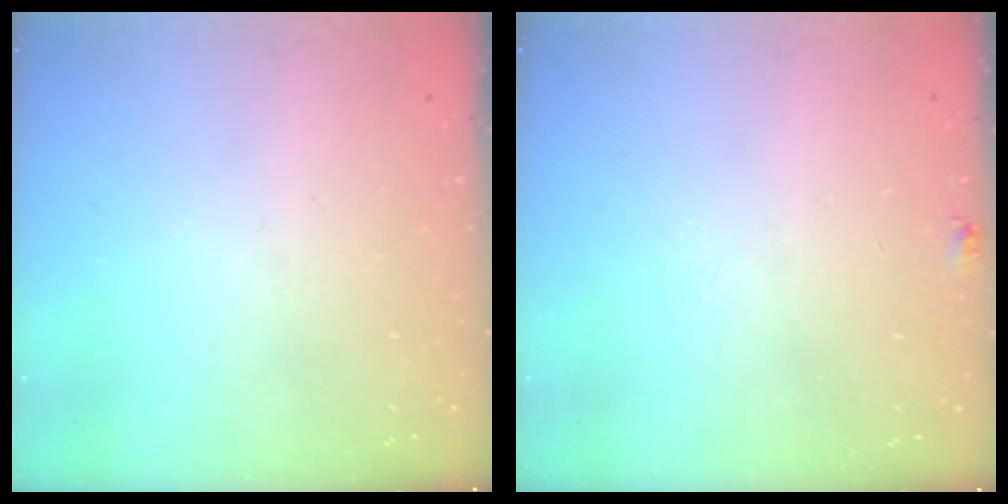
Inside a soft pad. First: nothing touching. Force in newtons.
{"total": 4.9, "press": 4.9, "slide": 0.4}